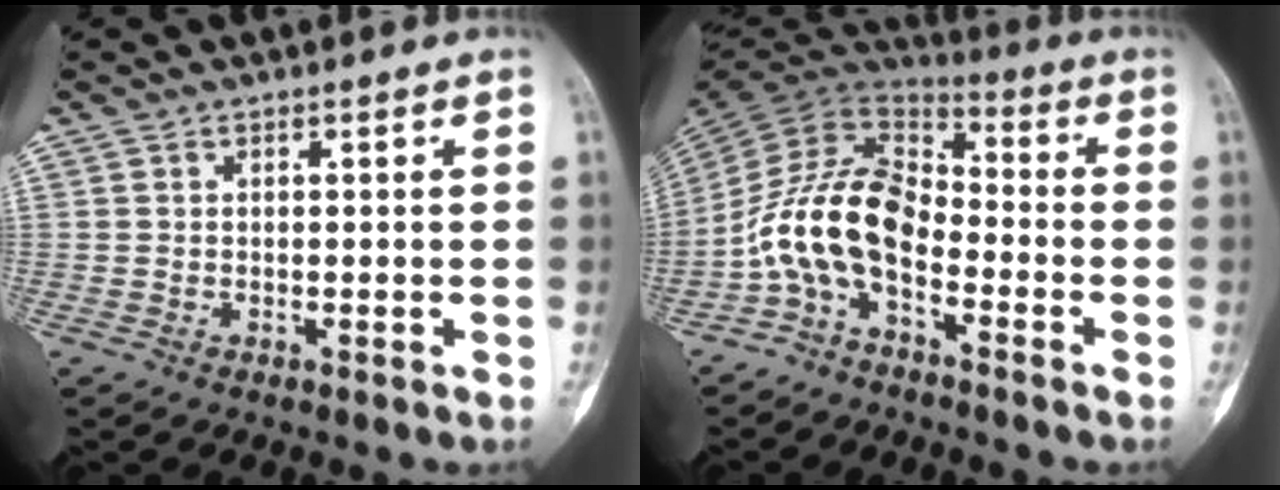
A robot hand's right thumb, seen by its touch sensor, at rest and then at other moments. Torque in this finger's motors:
{"motor_torque": [0.66, 0.38, 1.40, -1.36, 0.18]}